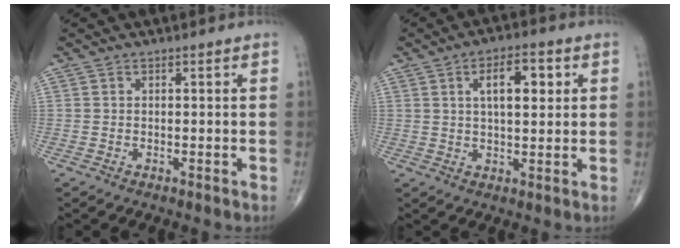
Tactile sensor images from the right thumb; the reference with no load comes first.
{"total": 7.9, "force": [2.4, 3.5, 6.7], "torque": [-0.088, -0.001, 0.037]}